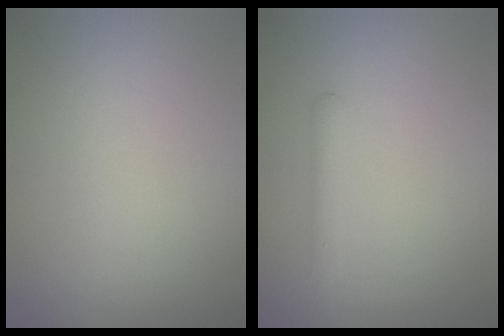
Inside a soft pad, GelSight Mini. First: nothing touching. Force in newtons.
{"total": 1.6, "press": 1.6, "slide": 0.1}